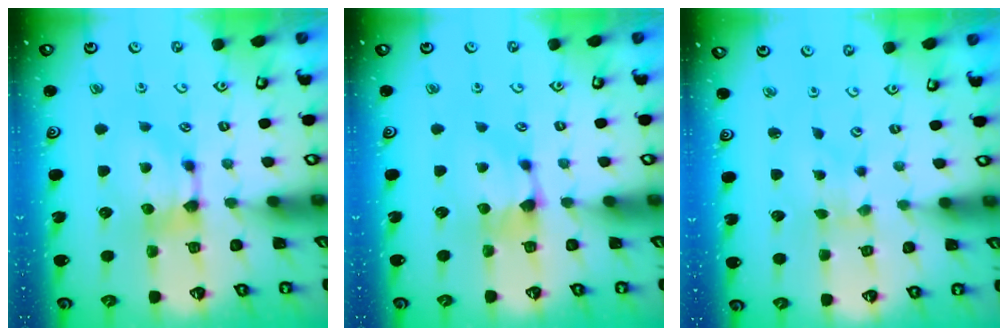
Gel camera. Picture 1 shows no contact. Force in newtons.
{"total": 1.1, "press": 0.9, "slide": 0.5}
{"total": 4.1, "press": 4.1, "slide": 0.7}